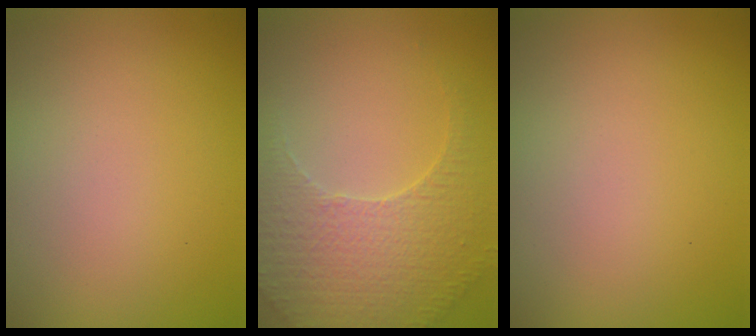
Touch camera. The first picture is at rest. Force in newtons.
{"total": 4.1, "press": 3.7, "slide": 1.9}
{"total": 0.0}